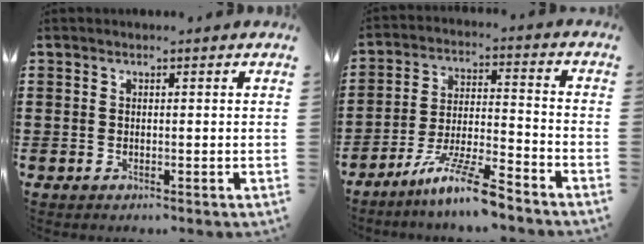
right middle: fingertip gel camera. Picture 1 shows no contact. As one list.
[{"total": 9.6, "force": [-7.6, 0.6, 5.8], "torque": [-0.113, 0.003, -0.144]}]